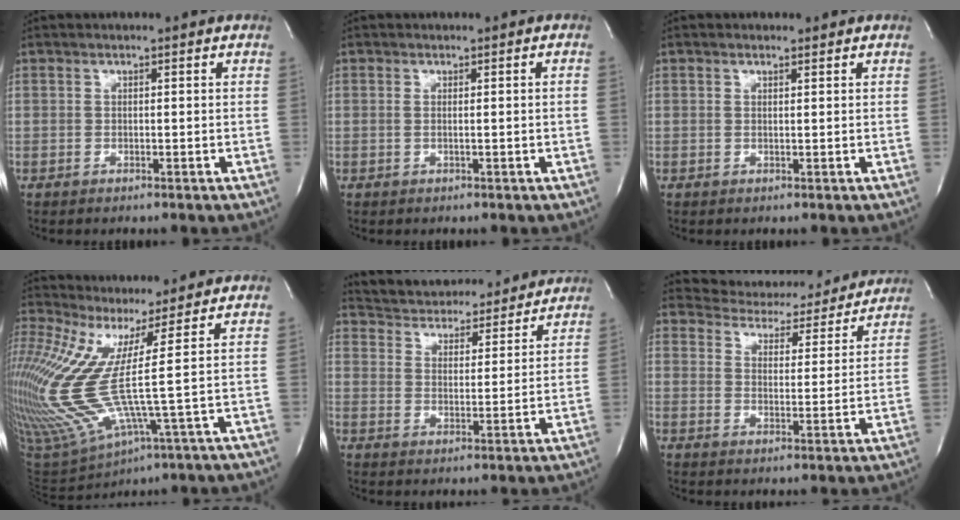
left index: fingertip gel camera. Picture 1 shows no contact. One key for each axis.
{"total": 1.2, "fx": 0.0, "fy": -0.3, "fz": 1.2, "tx": -0.027, "ty": 0.006, "tz": 0.005}
{"total": 0.6, "fx": 0.5, "fy": 0.2, "fz": 0.4, "tx": -0.014, "ty": -0.002, "tz": 0.006}
{"total": 13.4, "fx": 4.0, "fy": -0.8, "fz": 12.8, "tx": -0.298, "ty": -0.010, "tz": 0.092}
{"total": 16.3, "fx": 15.5, "fy": 3.8, "fz": 3.3, "tx": -0.053, "ty": 0.016, "tz": 0.221}
{"total": 14.8, "fx": 14.2, "fy": 3.8, "fz": 2.2, "tx": -0.017, "ty": -0.004, "tz": 0.177}